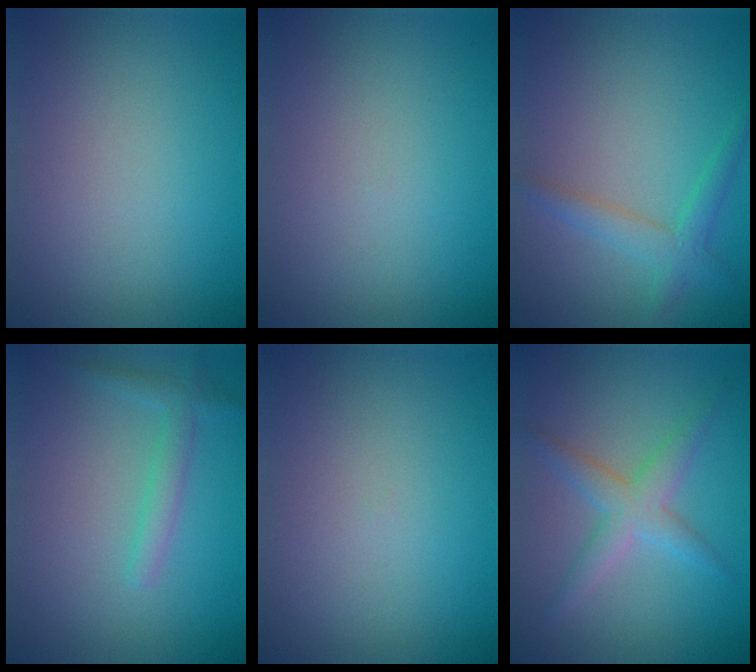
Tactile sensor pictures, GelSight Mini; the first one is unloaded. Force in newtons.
{"total": 0.0}
{"total": 2.5, "press": 2.5, "slide": 0.1}
{"total": 1.9, "press": 1.9, "slide": 0.1}
{"total": 0.0}
{"total": 3.0, "press": 3.0, "slide": 0.1}